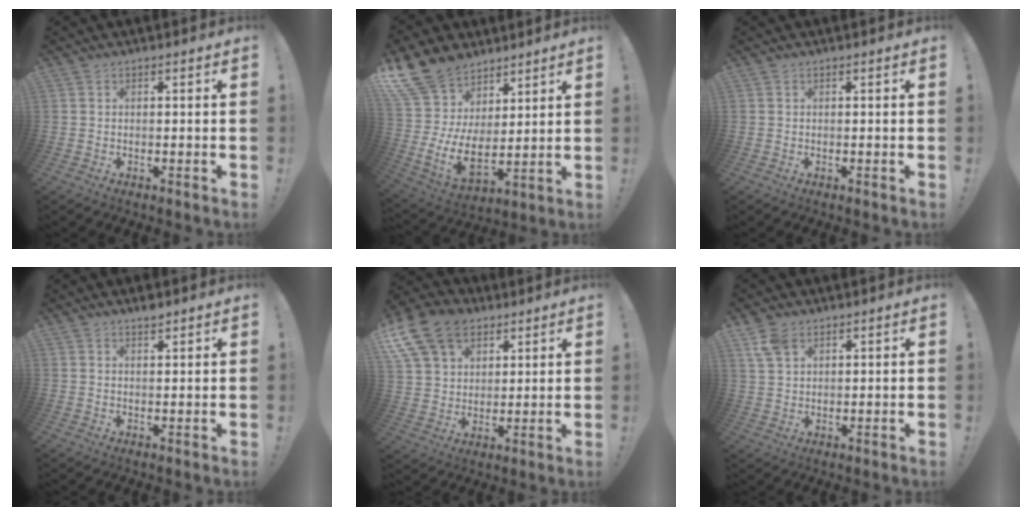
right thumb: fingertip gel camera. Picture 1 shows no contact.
{"total": 15.8, "force": [6.5, 10.6, 9.7], "torque": [-0.211, -0.062, 0.128]}
{"total": 0.0}
{"total": 2.0, "force": [1.8, 0.4, 0.7], "torque": [-0.002, -0.010, 0.030]}
{"total": 16.5, "force": [8.6, 11.6, 7.9], "torque": [-0.143, -0.038, 0.167]}
{"total": 6.0, "force": [3.6, 3.5, 3.4], "torque": [-0.059, -0.010, 0.070]}